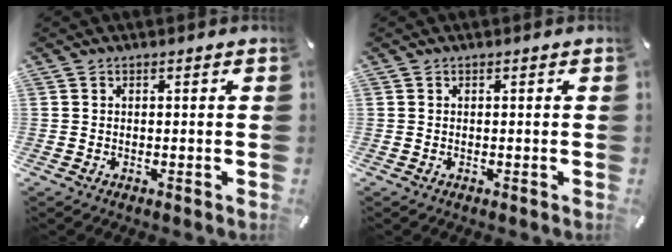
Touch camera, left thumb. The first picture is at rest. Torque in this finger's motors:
{"motor_torque": [0.00, 0.00, -0.01, -0.01, 0.00]}